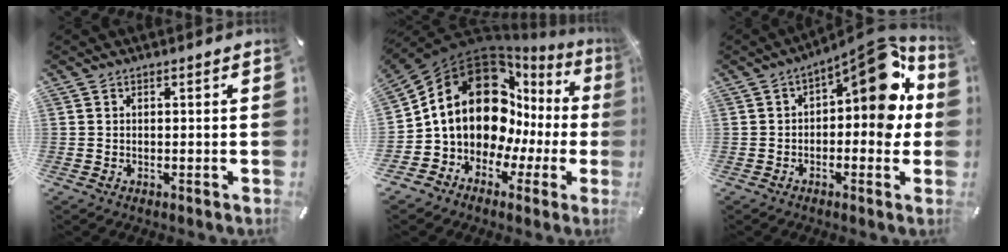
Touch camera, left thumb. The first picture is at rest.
{"total": 19.6, "force": [5.7, 13.8, 12.7], "torque": [-0.219, -0.055, 0.103]}
{"total": 12.7, "force": [4.1, 5.8, 10.6], "torque": [-0.130, -0.040, 0.064]}